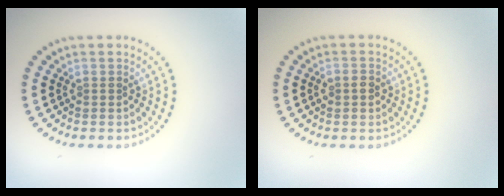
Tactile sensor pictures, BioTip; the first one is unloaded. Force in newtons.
{"total": 1.3, "press": 1.3, "slide": 0.3}